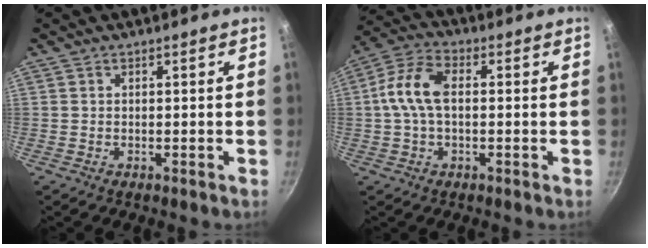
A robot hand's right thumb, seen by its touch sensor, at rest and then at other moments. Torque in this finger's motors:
{"motor_torque": [1.12, 1.12, 1.41, 0.92, 0.29]}